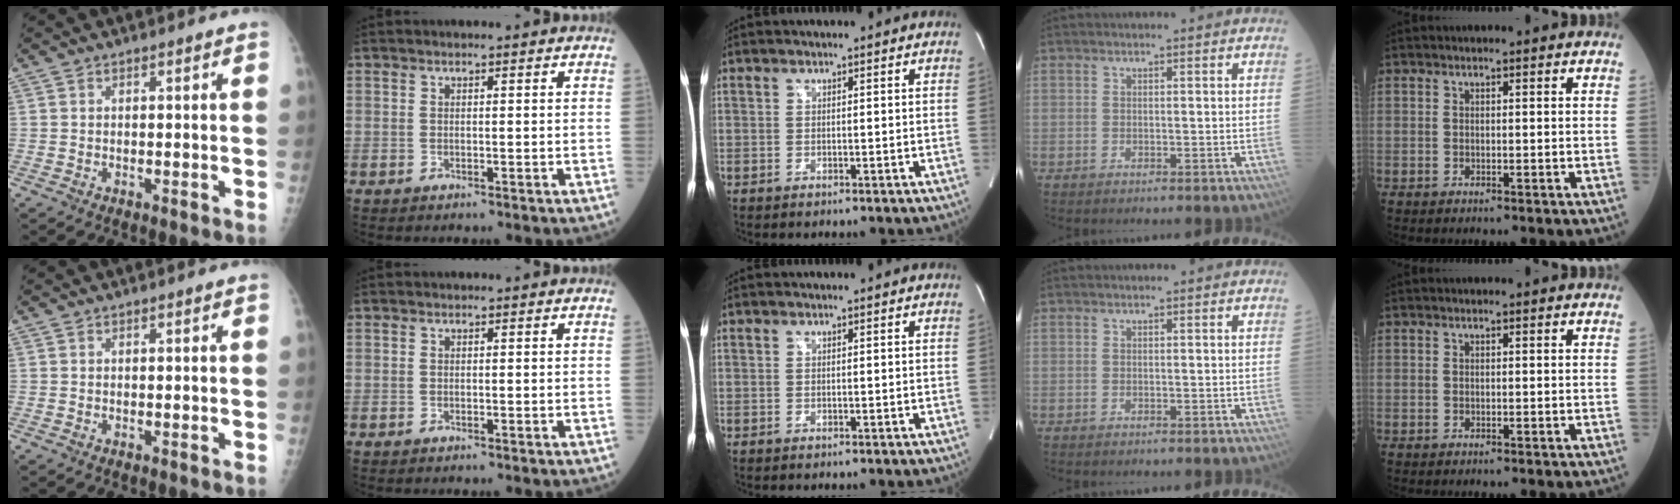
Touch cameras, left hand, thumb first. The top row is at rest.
{}